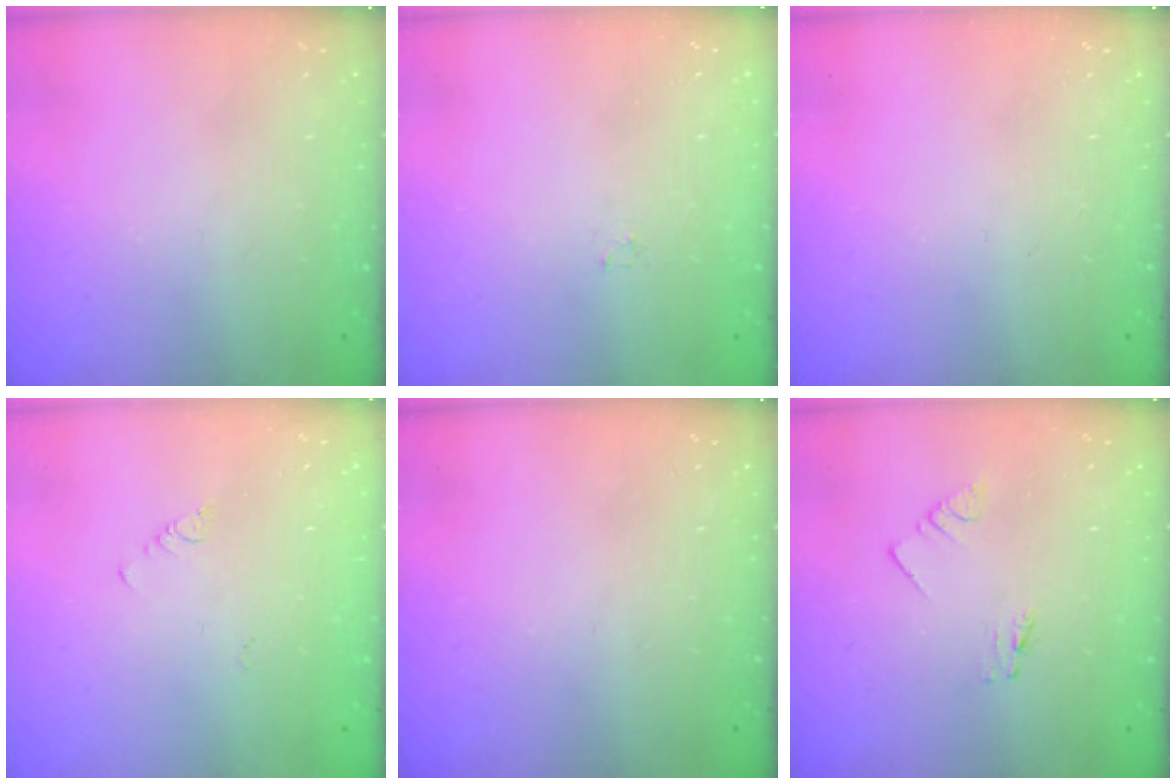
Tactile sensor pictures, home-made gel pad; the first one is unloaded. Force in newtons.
{"total": 0.8, "press": 0.8, "slide": 0.2}
{"total": 0.0}
{"total": 1.9, "press": 1.9, "slide": 0.4}
{"total": 0.0}
{"total": 0.0}